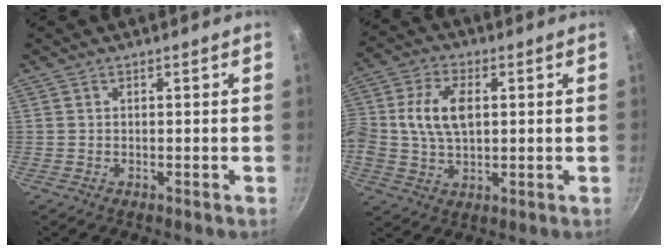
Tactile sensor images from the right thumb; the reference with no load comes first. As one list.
[{"total": 10.4, "force": [1.3, 6.7, 7.9], "torque": [-0.145, 0.016, 0.018]}]